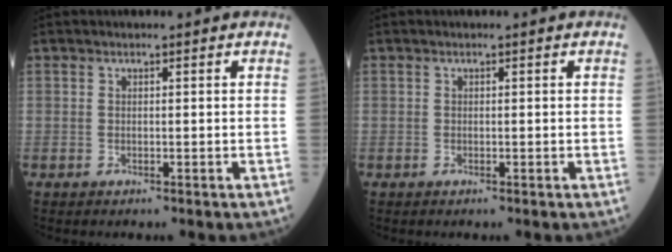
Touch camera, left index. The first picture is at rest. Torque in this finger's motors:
{"motor_torque": [0.14, 0.04, 0.02, -0.01]}